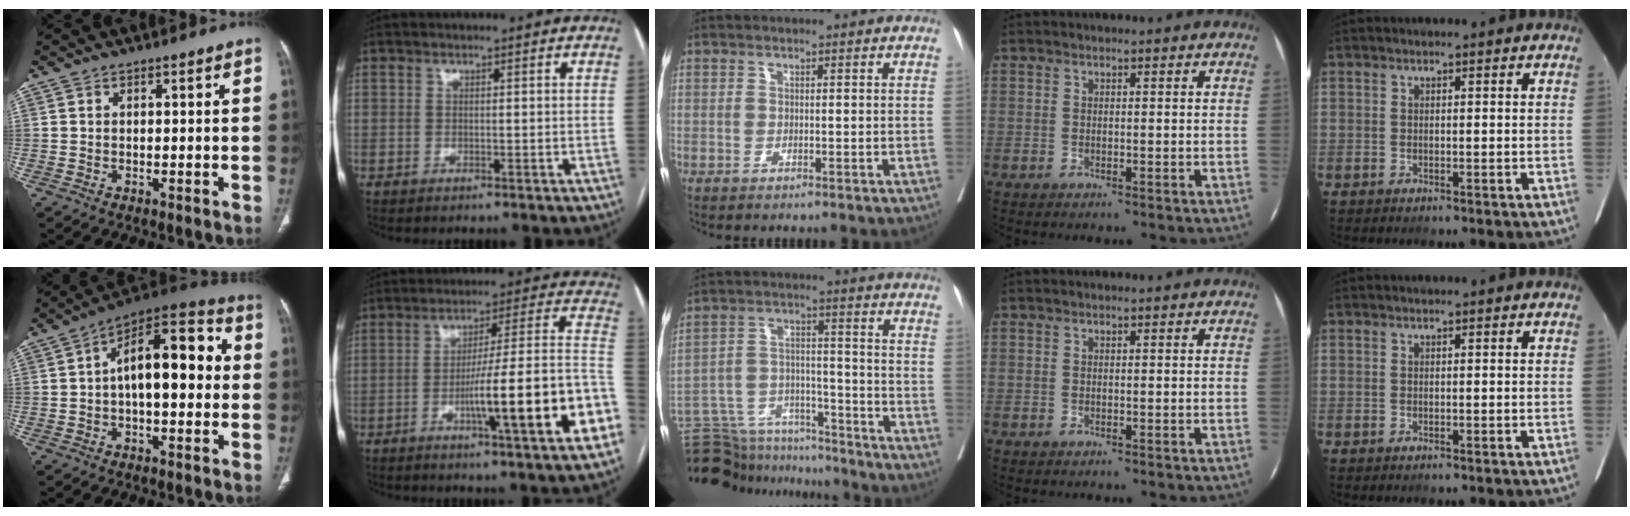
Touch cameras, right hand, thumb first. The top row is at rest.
{"thumb": {"total": 16.3, "force": [1.1, 7.7, 14.4], "torque": [-0.197, 0.046, 0.007]}, "index": {"total": 18.9, "force": [-6.9, 0.3, 17.6], "torque": [-0.204, 0.015, -0.098]}, "middle": {"total": 17.8, "force": [-16.7, 4.1, 4.3], "torque": [-0.099, 0.017, -0.257]}}